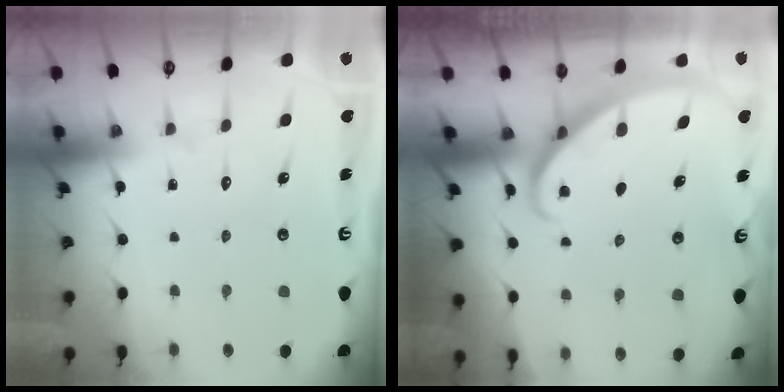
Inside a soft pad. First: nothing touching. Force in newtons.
{"total": 2.3, "press": 2.3, "slide": 0.2}